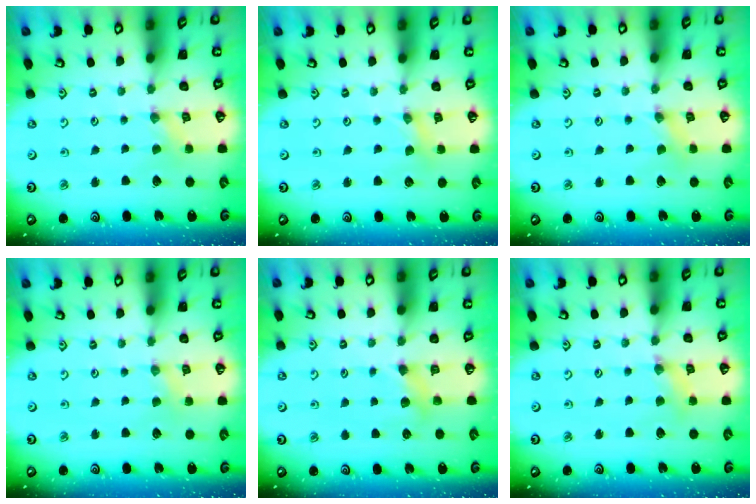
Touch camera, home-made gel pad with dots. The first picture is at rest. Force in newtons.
{"total": 0.8, "press": 0.8, "slide": 0.2}
{"total": 1.1, "press": 1.1, "slide": 0.1}
{"total": 1.3, "press": 1.3, "slide": 0.3}
{"total": 4.3, "press": 4.2, "slide": 0.9}
{"total": 4.1, "press": 4.1, "slide": 0.4}